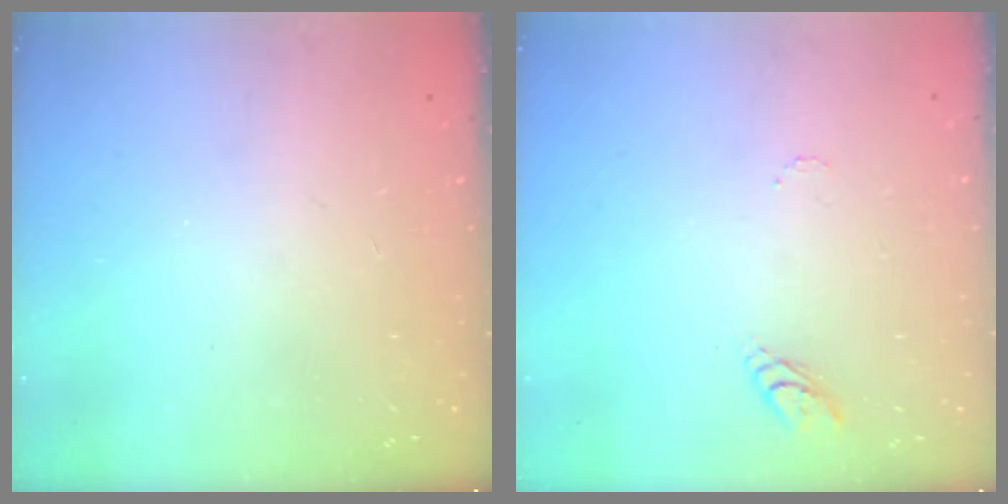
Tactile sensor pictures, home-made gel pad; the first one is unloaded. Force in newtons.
{"total": 6.6, "press": 6.6, "slide": 0.5}